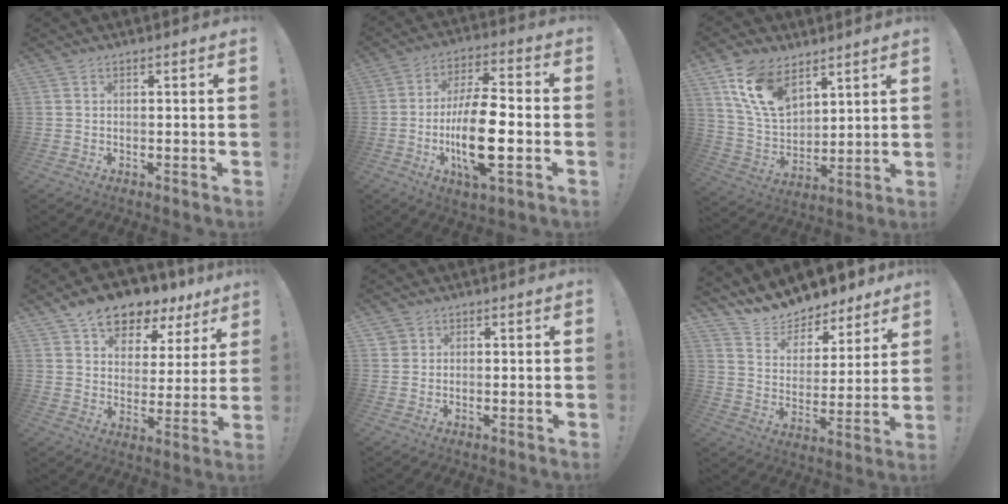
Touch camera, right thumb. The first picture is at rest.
{"total": 16.5, "force": [-3.6, 5.9, 15.0], "torque": [-0.273, 0.002, -0.063]}
{"total": 15.4, "force": [8.9, 9.4, 8.3], "torque": [-0.171, -0.036, 0.173]}
{"total": 10.6, "force": [8.2, 5.8, 3.5], "torque": [-0.061, -0.059, 0.151]}
{"total": 1.8, "force": [0.7, 1.7, 0.2], "torque": [0.002, -0.001, 0.012]}
{"total": 11.7, "force": [10.9, 3.7, 1.8], "torque": [-0.057, -0.093, 0.198]}